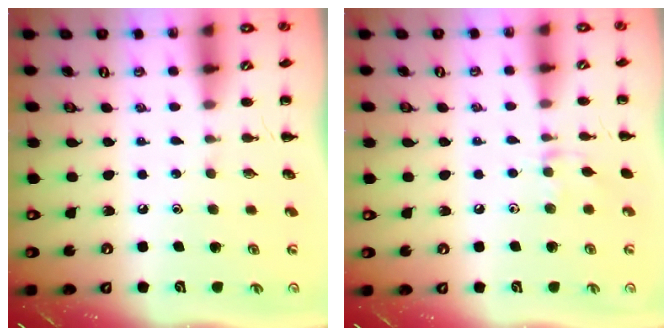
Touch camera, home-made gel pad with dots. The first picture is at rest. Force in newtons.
{"total": 4.9, "press": 4.7, "slide": 1.3}